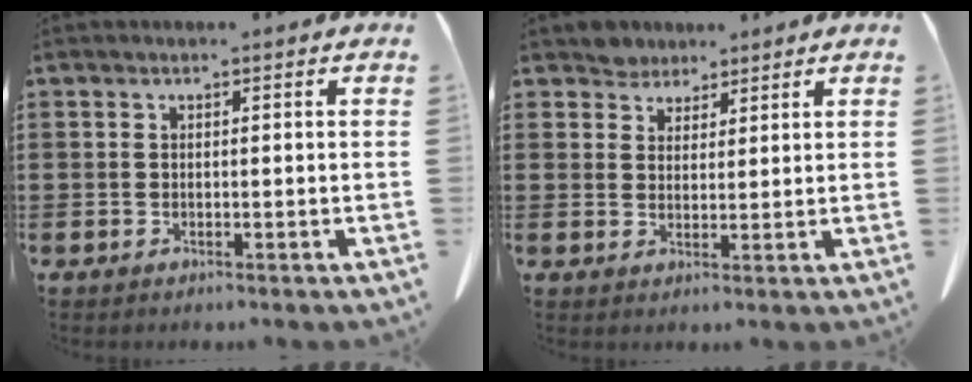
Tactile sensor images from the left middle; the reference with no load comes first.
{"total": 3.2, "force": [2.9, 1.4, -0.1], "torque": [-0.010, 0.001, 0.058]}